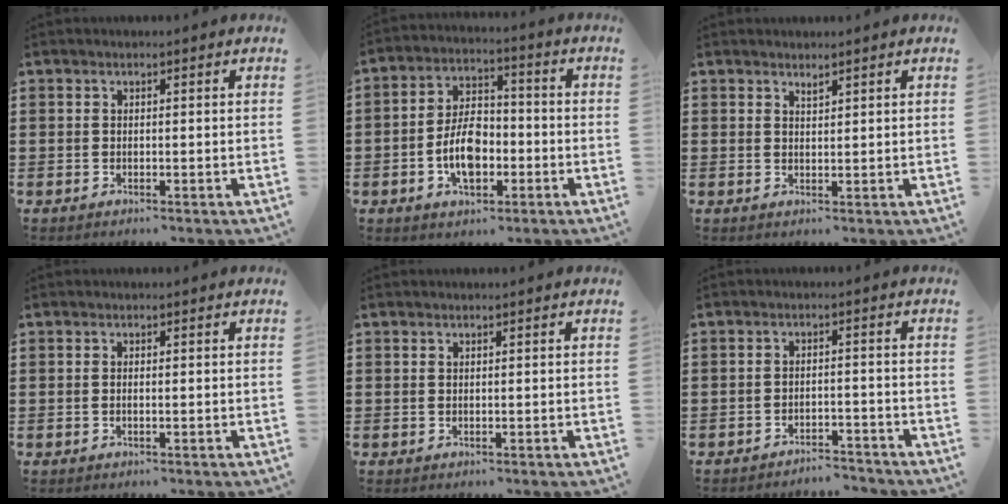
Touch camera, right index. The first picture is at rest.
{"total": 7.7, "force": [-2.2, 4.4, 5.9], "torque": [-0.122, 0.003, -0.046]}
{"total": 1.0, "force": [1.0, 0.0, 0.1], "torque": [-0.003, -0.002, 0.019]}
{"total": 0.0}
{"total": 0.0}
{"total": 3.1, "force": [-3.1, 0.2, 0.1], "torque": [-0.009, -0.001, -0.065]}